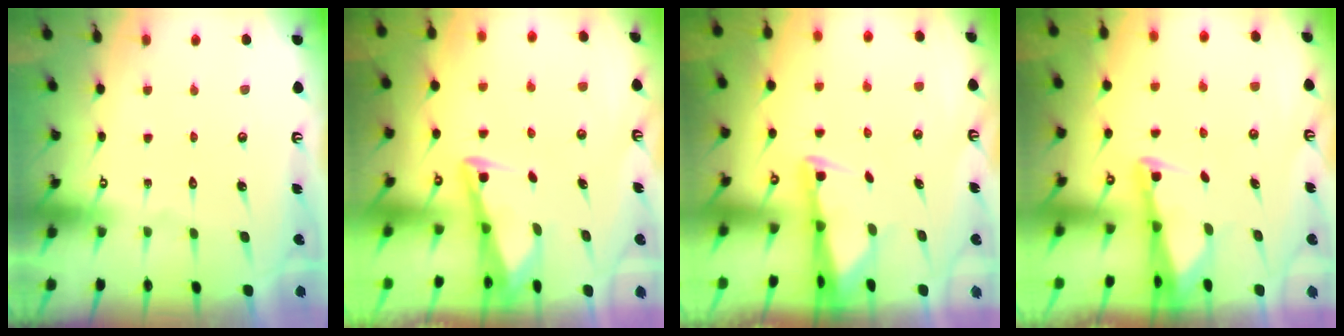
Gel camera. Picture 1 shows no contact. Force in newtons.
{"total": 2.8, "press": 2.8, "slide": 0.4}
{"total": 2.6, "press": 2.6, "slide": 0.5}
{"total": 2.6, "press": 2.6, "slide": 0.3}